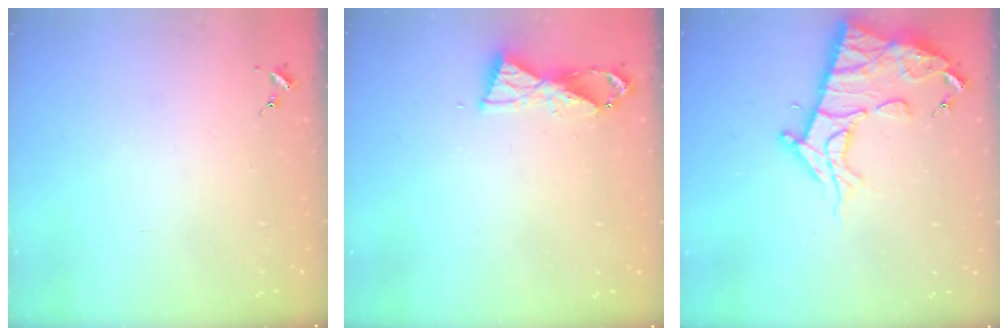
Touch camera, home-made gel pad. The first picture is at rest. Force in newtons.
{"total": 7.0, "press": 7.0, "slide": 0.5}
{"total": 14.8, "press": 14.7, "slide": 1.4}